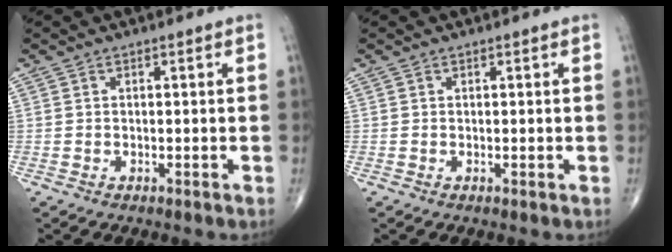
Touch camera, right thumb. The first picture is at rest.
{"total": 0.0}